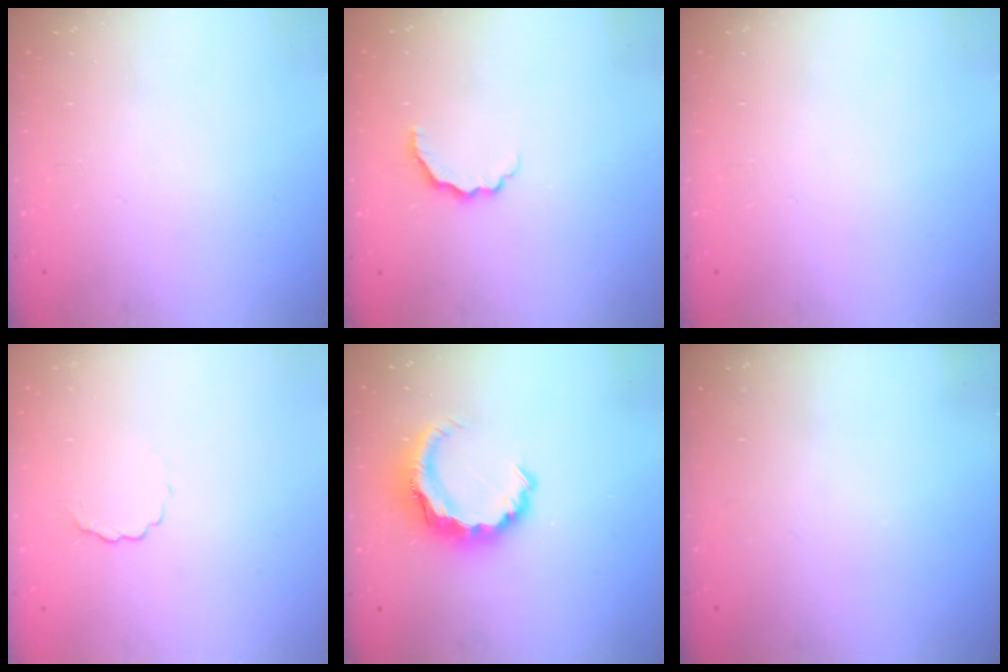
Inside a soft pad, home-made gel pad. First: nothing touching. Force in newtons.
{"total": 4.3, "press": 4.2, "slide": 0.8}
{"total": 0.0}
{"total": 3.5, "press": 3.4, "slide": 0.6}
{"total": 8.6, "press": 8.5, "slide": 1.1}
{"total": 0.0}